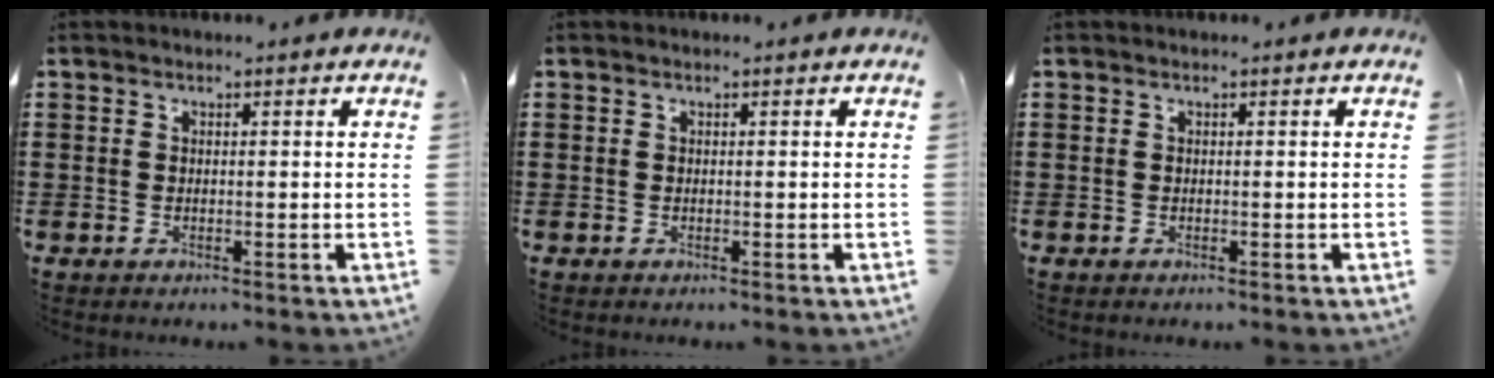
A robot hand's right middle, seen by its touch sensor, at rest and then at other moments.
{"total": 0.0}
{"total": 0.0}